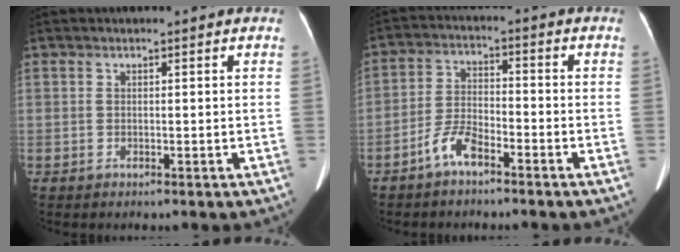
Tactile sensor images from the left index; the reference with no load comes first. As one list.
[{"total": 5.3, "force": [-3.8, 1.6, 3.3], "torque": [-0.078, 0.007, -0.074]}]